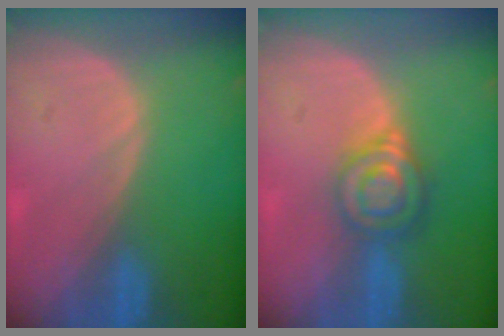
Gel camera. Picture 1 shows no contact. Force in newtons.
{"total": 6.6, "press": 5.7, "slide": 3.4}